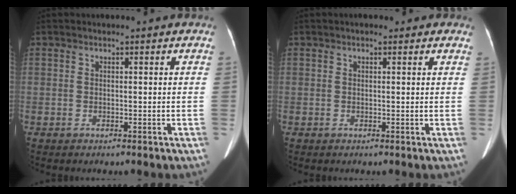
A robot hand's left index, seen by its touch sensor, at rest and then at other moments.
{"total": 1.4, "force": [1.0, 0.7, 0.8], "torque": [-0.010, 0.008, 0.008]}